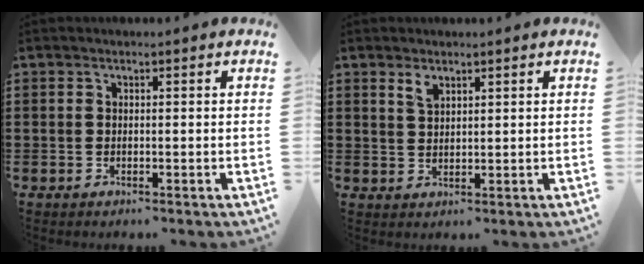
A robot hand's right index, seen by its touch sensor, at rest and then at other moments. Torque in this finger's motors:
{"motor_torque": [0.02, -0.01, 0.02, 0.03]}